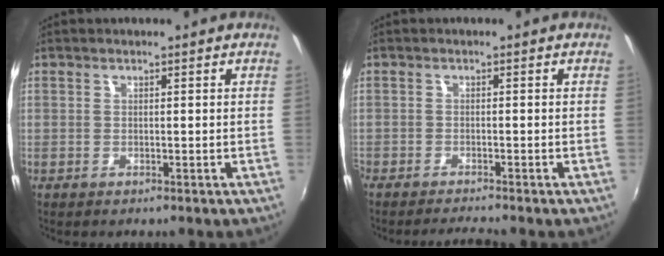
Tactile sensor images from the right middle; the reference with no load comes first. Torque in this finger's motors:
{"motor_torque": [1.14, -1.00, 0.70, 0.21]}